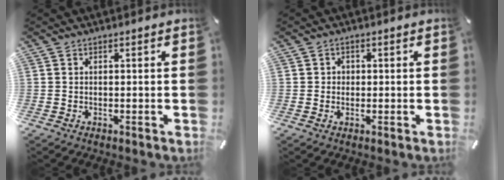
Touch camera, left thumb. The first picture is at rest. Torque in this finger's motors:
{"motor_torque": [-0.01, -0.08, 0.04, -0.07, 0.00]}